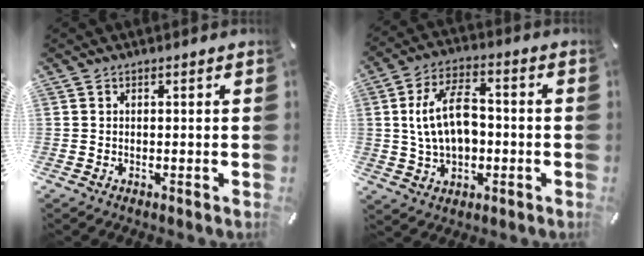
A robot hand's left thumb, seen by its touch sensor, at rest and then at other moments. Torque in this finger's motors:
{"motor_torque": [0.33, 1.85, 1.09, -0.70, 0.42]}